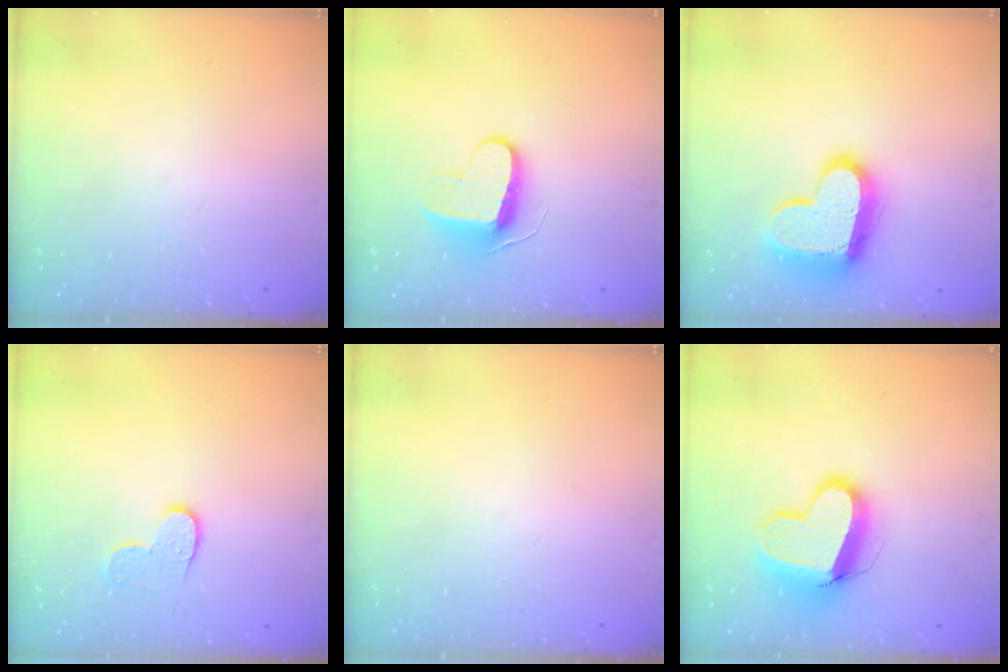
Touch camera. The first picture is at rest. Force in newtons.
{"total": 9.0, "press": 9.0, "slide": 0.4}
{"total": 16.2, "press": 16.2, "slide": 1.4}
{"total": 8.2, "press": 8.2, "slide": 0.3}
{"total": 0.0}
{"total": 13.1, "press": 13.0, "slide": 1.3}